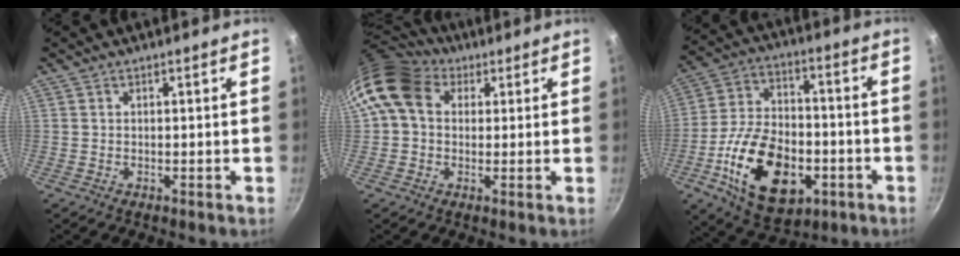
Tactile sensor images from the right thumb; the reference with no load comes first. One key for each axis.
{"total": 12.4, "fx": 3.5, "fy": 9.7, "fz": 6.9, "tx": -0.117, "ty": 0.020, "tz": 0.046}
{"total": 23.8, "fx": -7.6, "fy": 14.5, "fz": 17.3, "tx": -0.285, "ty": 0.035, "tz": -0.119}